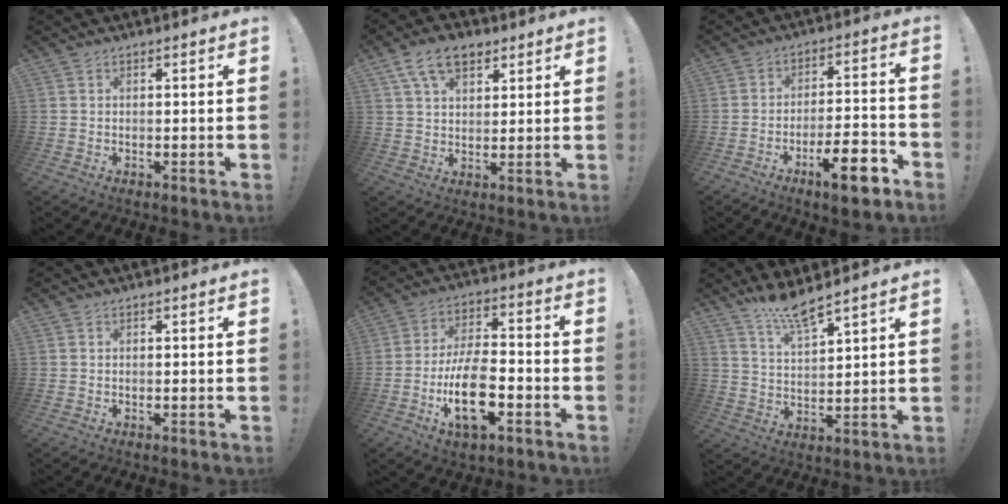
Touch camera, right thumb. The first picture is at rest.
{"total": 10.6, "force": [5.9, 6.3, 6.1], "torque": [-0.103, -0.012, 0.112]}
{"total": 12.9, "force": [-7.7, 3.4, 9.8], "torque": [-0.138, 0.043, -0.125]}
{"total": 0.0}
{"total": 15.8, "force": [-5.6, 7.3, 12.9], "torque": [-0.230, 0.020, -0.097]}
{"total": 8.8, "force": [7.5, 1.1, 4.5], "torque": [-0.082, -0.044, 0.132]}